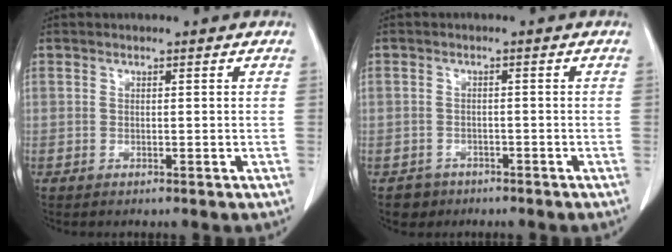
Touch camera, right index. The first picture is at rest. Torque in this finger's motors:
{"motor_torque": [-1.47, 0.09, -1.05, -0.21]}